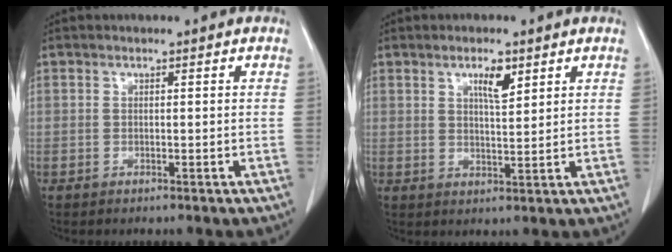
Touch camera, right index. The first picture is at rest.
{"total": 4.1, "force": [2.3, 1.0, 3.3], "torque": [-0.057, -0.002, 0.039]}